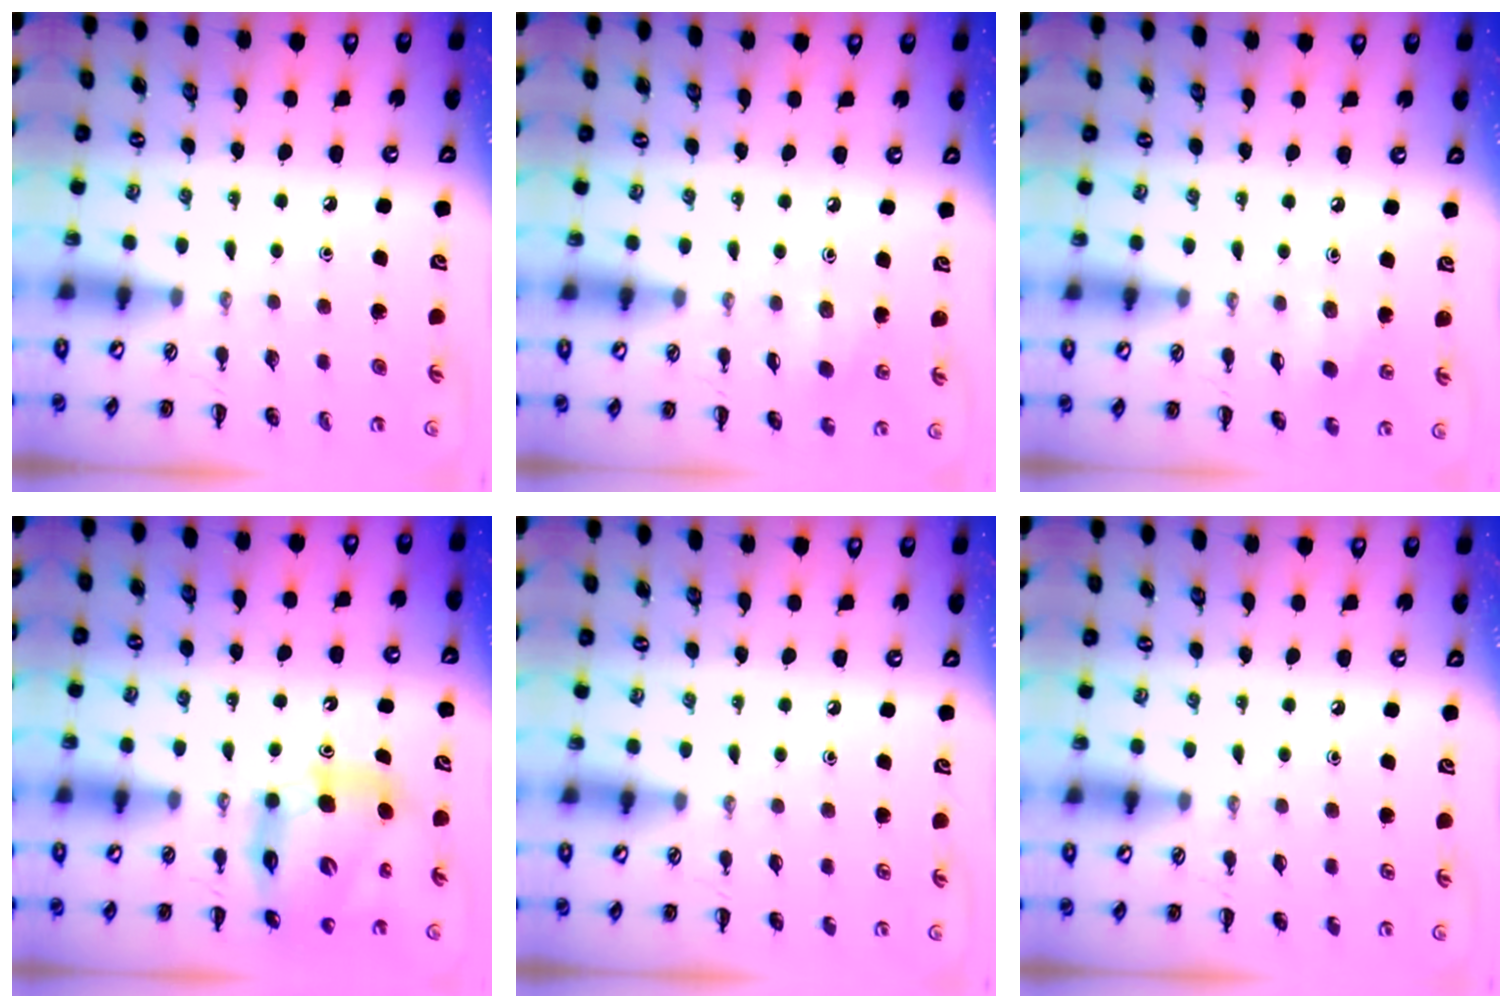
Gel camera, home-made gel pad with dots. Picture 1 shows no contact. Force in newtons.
{"total": 2.5, "press": 2.4, "slide": 0.8}
{"total": 2.5, "press": 2.4, "slide": 0.8}
{"total": 12.2, "press": 11.6, "slide": 3.6}
{"total": 0.0}
{"total": 0.0}